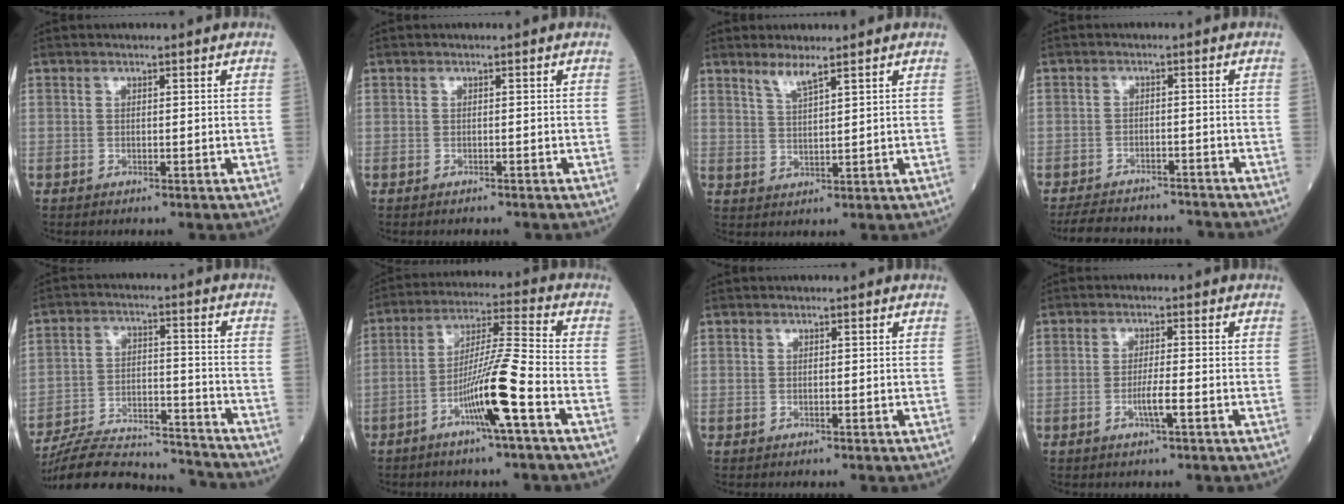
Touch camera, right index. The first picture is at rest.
{"total": 1.0, "force": [-0.9, 0.2, 0.2], "torque": [-0.008, -0.002, -0.013]}
{"total": 2.9, "force": [2.3, -0.1, 1.8], "torque": [-0.039, -0.007, 0.048]}
{"total": 10.9, "force": [-10.1, 3.3, 2.6], "torque": [-0.046, 0.008, -0.135]}
{"total": 18.8, "force": [-18.0, 2.9, 4.6], "torque": [-0.101, 0.015, -0.275]}
{"total": 10.8, "force": [-4.8, -1.1, 9.6], "torque": [-0.184, 0.003, -0.088]}
{"total": 0.0}
{"total": 2.9, "force": [-1.1, -0.1, 2.7], "torque": [-0.052, -0.002, -0.021]}